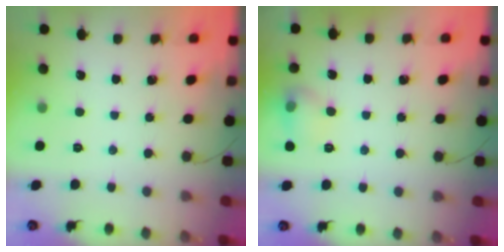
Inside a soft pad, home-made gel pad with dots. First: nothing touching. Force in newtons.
{"total": 7.9, "press": 7.8, "slide": 1.0}